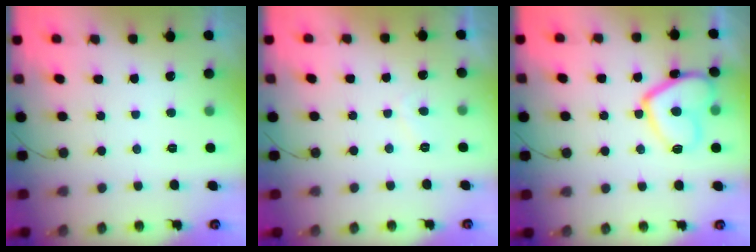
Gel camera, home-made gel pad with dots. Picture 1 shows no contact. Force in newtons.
{"total": 0.9, "press": 0.7, "slide": 0.6}
{"total": 10.9, "press": 10.9, "slide": 0.8}